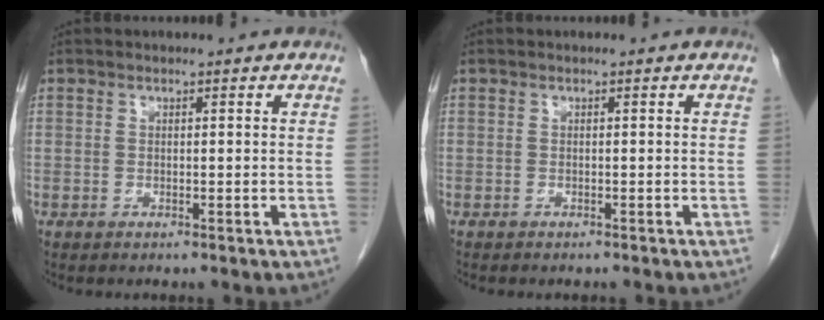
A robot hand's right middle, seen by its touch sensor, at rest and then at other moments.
{"total": 1.4, "force": [-1.2, 0.4, 0.6], "torque": [-0.014, -0.003, -0.015]}